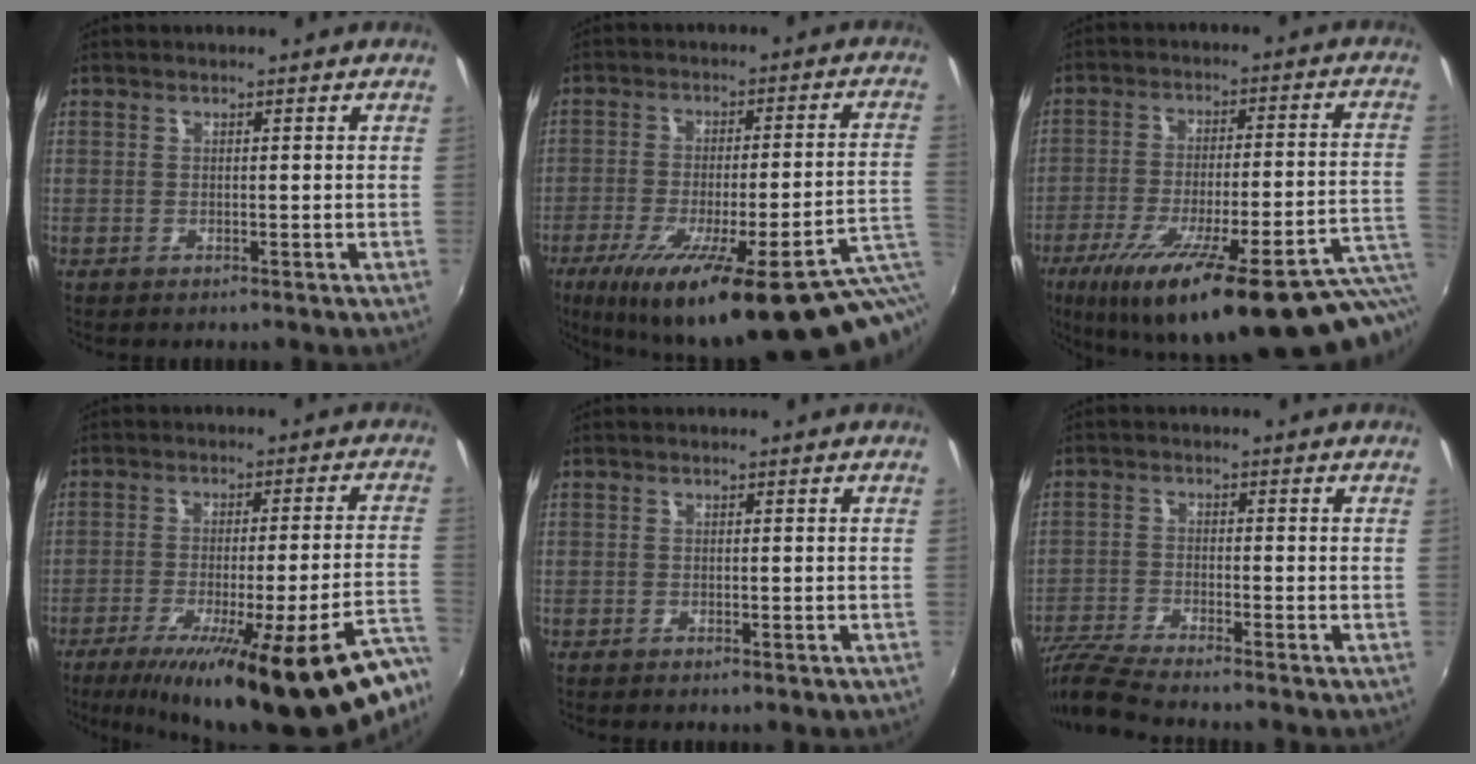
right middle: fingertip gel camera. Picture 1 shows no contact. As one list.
[{"total": 27.3, "force": [-16.0, 4.6, 21.7], "torque": [-0.312, -0.058, -0.212]}, {"total": 30.4, "force": [-19.2, 5.5, 22.9], "torque": [-0.326, -0.055, -0.263]}, {"total": 26.7, "force": [-19.3, 3.5, 18.1], "torque": [-0.262, -0.060, -0.268]}, {"total": 0.5, "force": [-0.3, 0.1, 0.4], "torque": [-0.007, -0.002, -0.005]}, {"total": 7.8, "force": [-7.3, -0.5, 2.9], "torque": [-0.083, -0.018, -0.146]}]